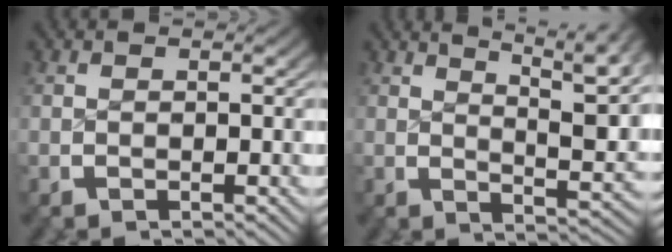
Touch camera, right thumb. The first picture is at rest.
{"total": 8.7, "force": [4.3, 3.7, 6.6], "torque": [-0.072, 0.000, 0.061]}